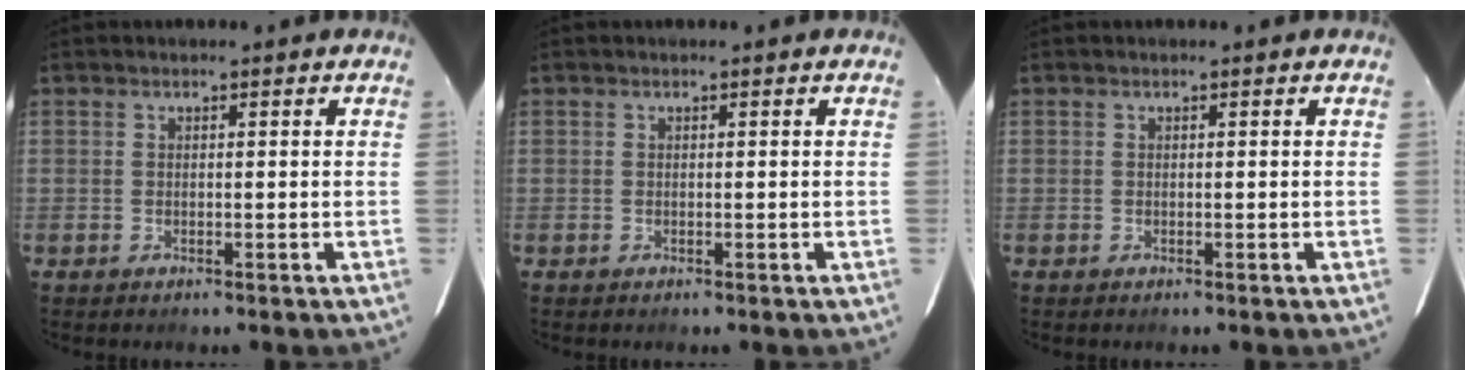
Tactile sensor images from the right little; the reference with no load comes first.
{"total": 0.0}
{"total": 0.0}